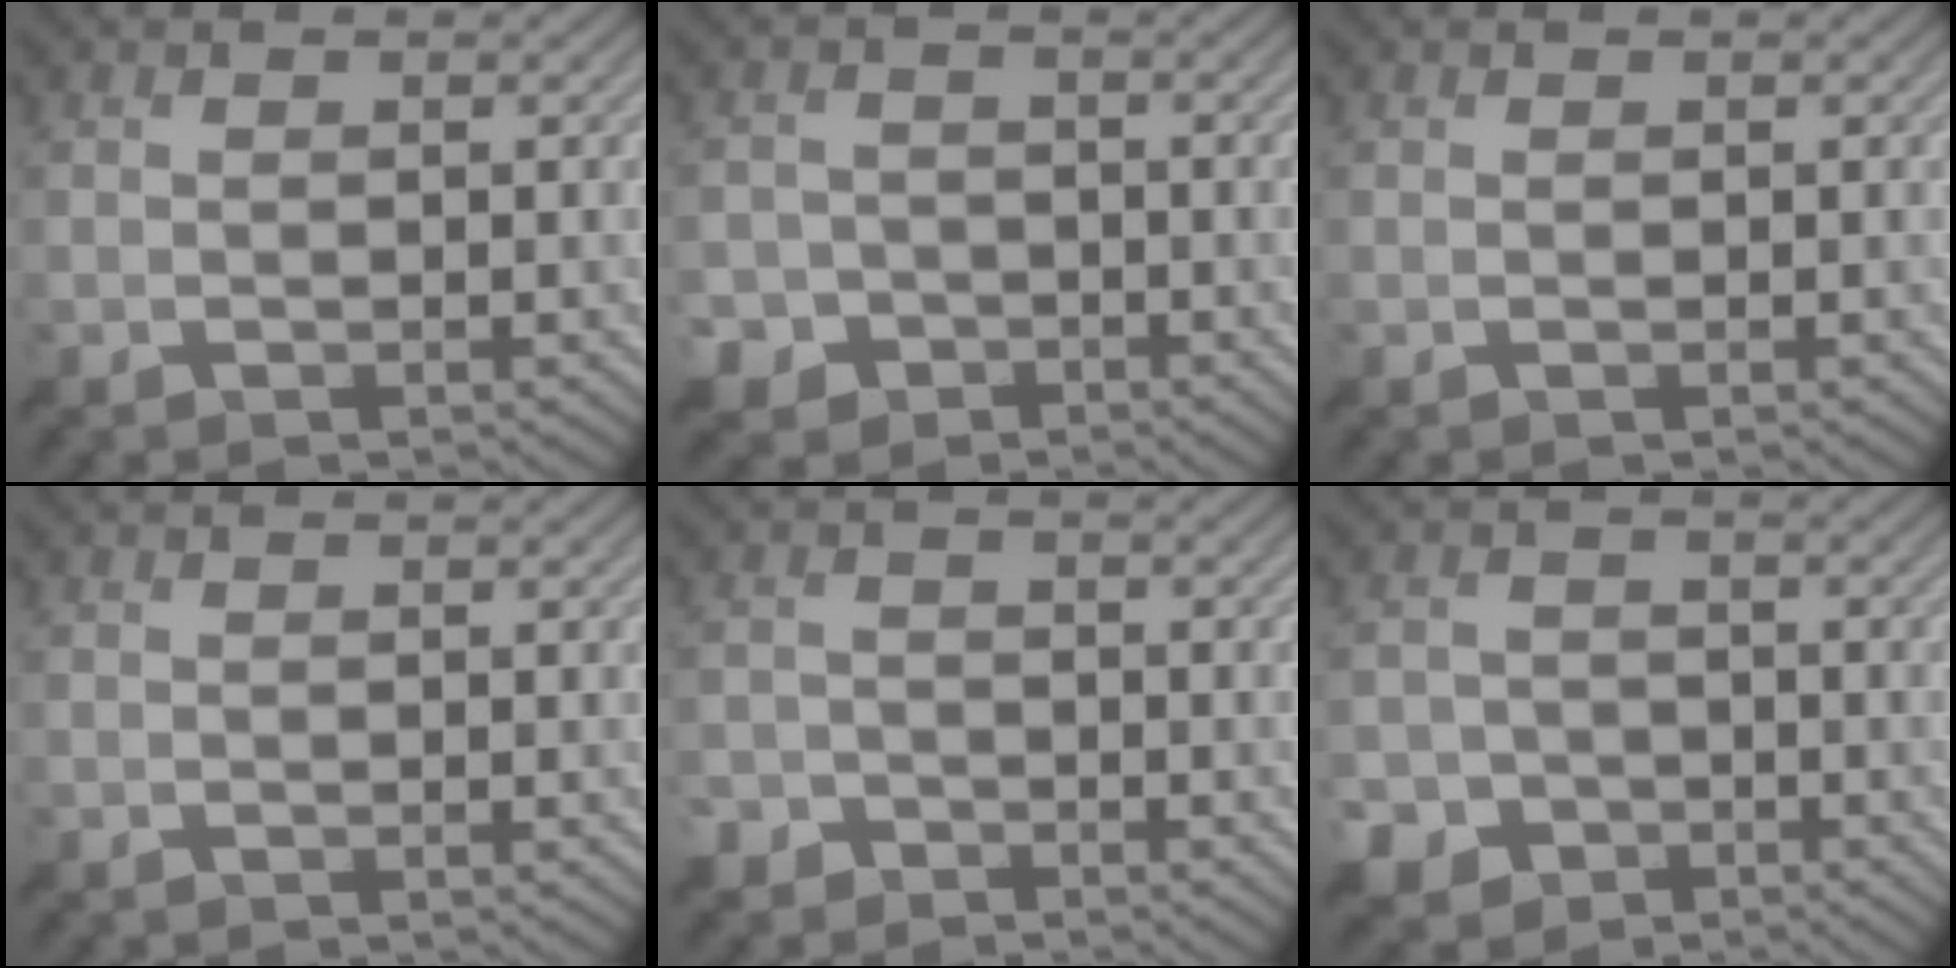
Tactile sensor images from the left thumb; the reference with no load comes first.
{"total": 4.9, "force": [-2.9, 3.9, 0.8], "torque": [-0.007, -0.007, -0.065]}
{"total": 0.0}
{"total": 0.0}
{"total": 3.0, "force": [-2.4, 1.8, 0.4], "torque": [-0.006, -0.001, -0.057]}
{"total": 6.0, "force": [-3.6, 4.7, 1.1], "torque": [-0.020, -0.013, -0.079]}